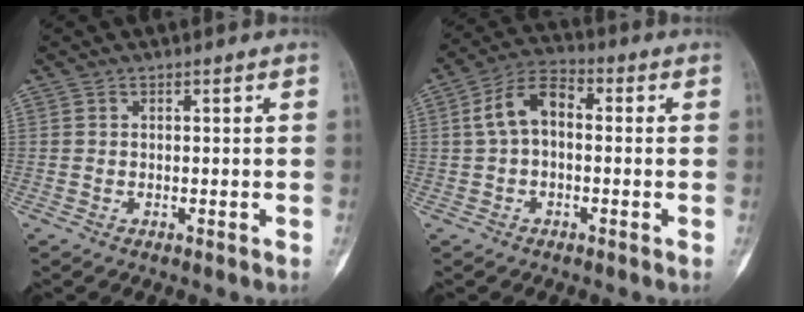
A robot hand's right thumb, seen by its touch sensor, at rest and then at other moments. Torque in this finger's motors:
{"motor_torque": [-0.12, 1.19, 0.42, -0.35, 0.09]}